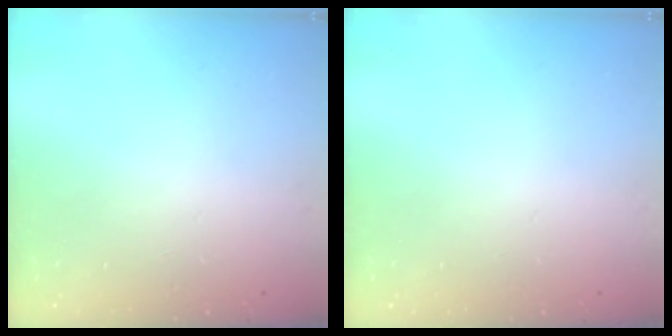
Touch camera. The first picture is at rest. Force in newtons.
{"total": 0.0}